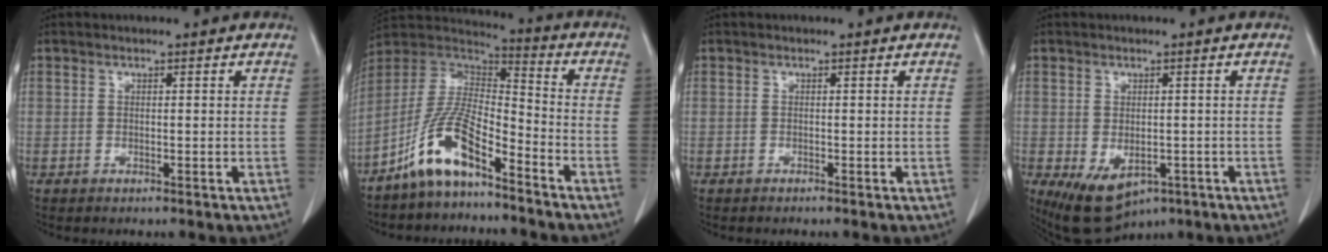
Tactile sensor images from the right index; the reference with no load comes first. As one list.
[{"total": 11.5, "force": [-7.7, 2.8, 8.0], "torque": [-0.174, 0.014, -0.149]}, {"total": 0.0}, {"total": 8.2, "force": [-3.9, 4.9, 5.3], "torque": [-0.082, -0.009, -0.046]}]